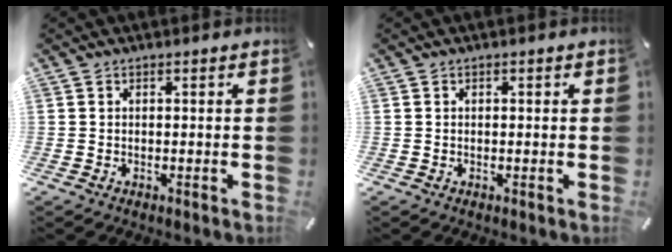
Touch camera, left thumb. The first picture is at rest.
{"total": 0.0}